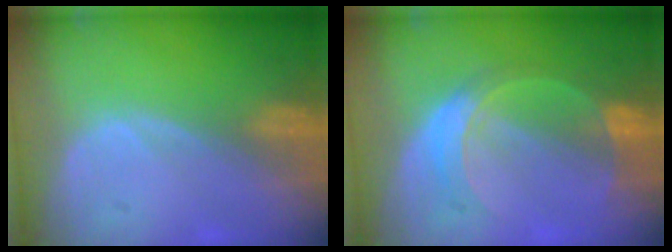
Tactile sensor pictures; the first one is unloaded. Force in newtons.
{"total": 5.6, "press": 5.6, "slide": 0.0}